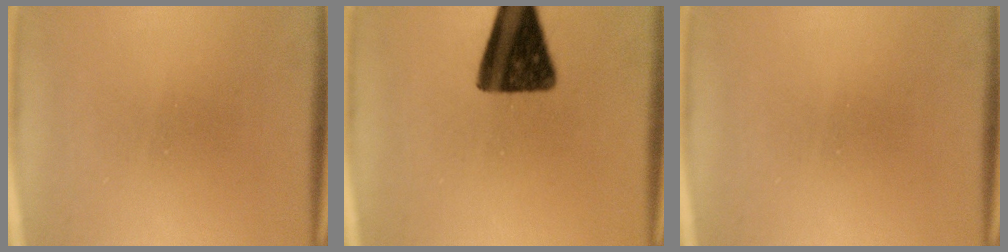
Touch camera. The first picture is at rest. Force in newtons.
{"total": 14.6}
{"total": 0.0}